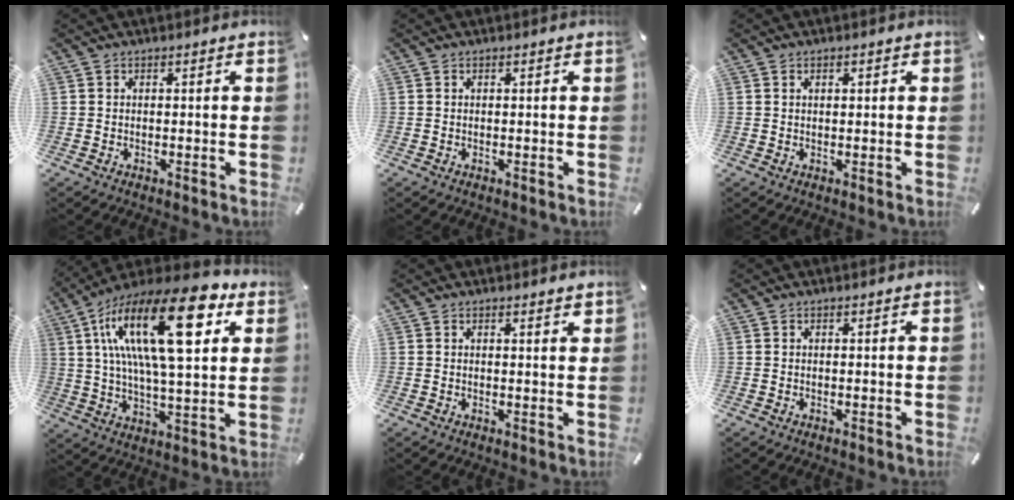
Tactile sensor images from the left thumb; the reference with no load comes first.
{"total": 0.0}
{"total": 0.9, "force": [0.4, 0.4, 0.7], "torque": [-0.014, 0.003, 0.005]}
{"total": 25.7, "force": [10.1, 9.3, 21.7], "torque": [-0.404, -0.039, 0.151]}
{"total": 0.9, "force": [0.8, 0.0, 0.4], "torque": [0.000, -0.006, 0.013]}
{"total": 0.0}